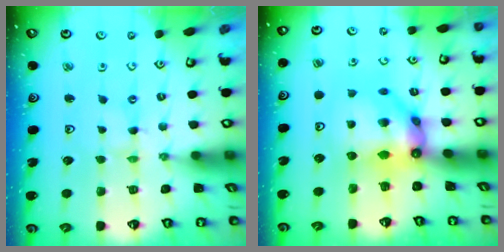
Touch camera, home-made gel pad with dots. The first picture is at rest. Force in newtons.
{"total": 12.6, "press": 12.6, "slide": 1.1}